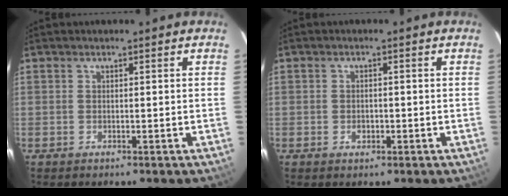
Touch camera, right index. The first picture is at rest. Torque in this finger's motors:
{"motor_torque": [0.18, 0.11, 0.01, -0.01]}